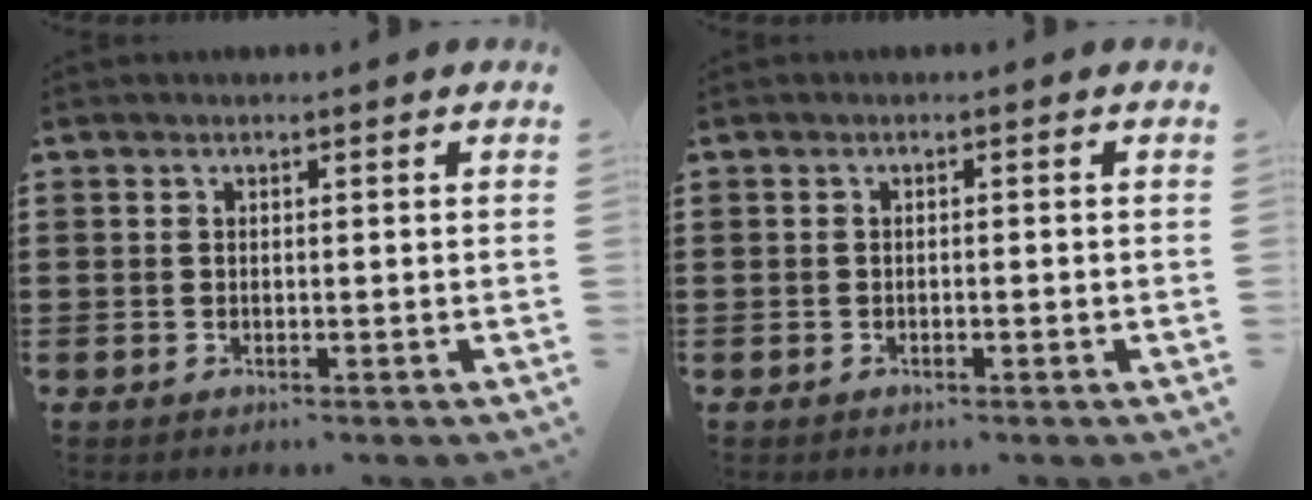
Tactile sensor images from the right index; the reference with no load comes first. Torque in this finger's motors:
{"motor_torque": [-0.62, 0.73, 0.05, -0.01]}